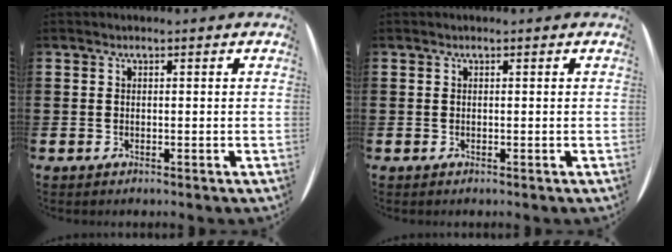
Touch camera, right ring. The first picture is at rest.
{"total": 0.0}